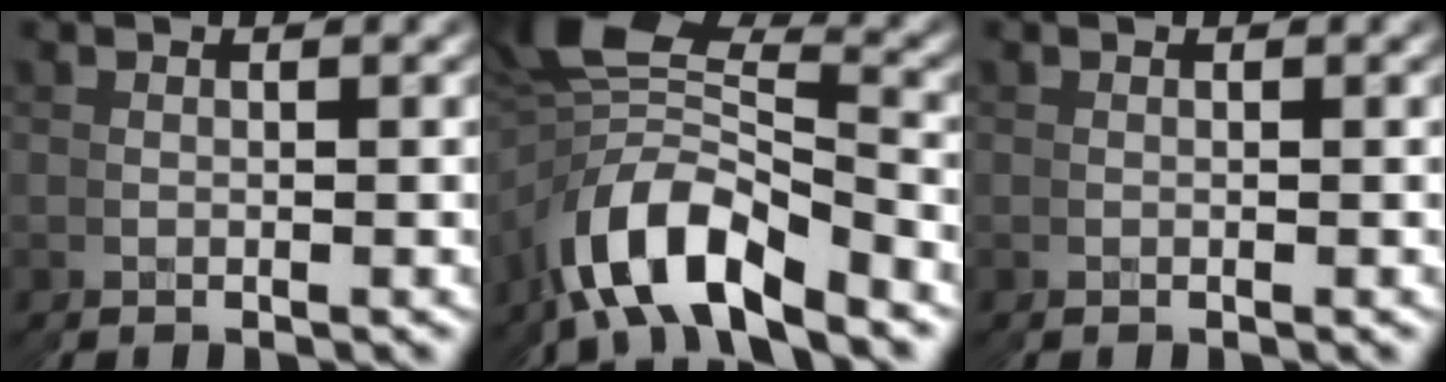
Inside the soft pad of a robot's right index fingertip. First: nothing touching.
{"total": 8.7, "force": [-1.8, 5.5, 6.5], "torque": [-0.146, -0.026, -0.021]}
{"total": 0.0}